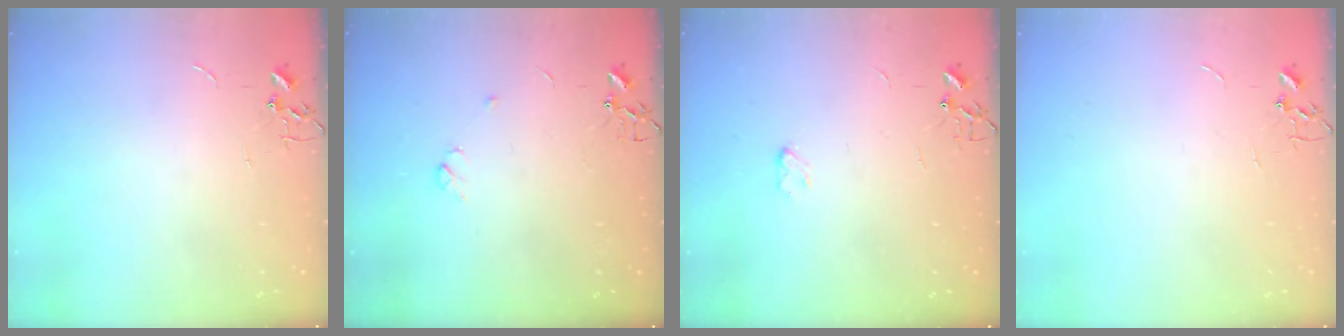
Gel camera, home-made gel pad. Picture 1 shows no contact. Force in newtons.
{"total": 3.6, "press": 3.5, "slide": 0.7}
{"total": 3.0, "press": 3.0, "slide": 0.5}
{"total": 0.0}